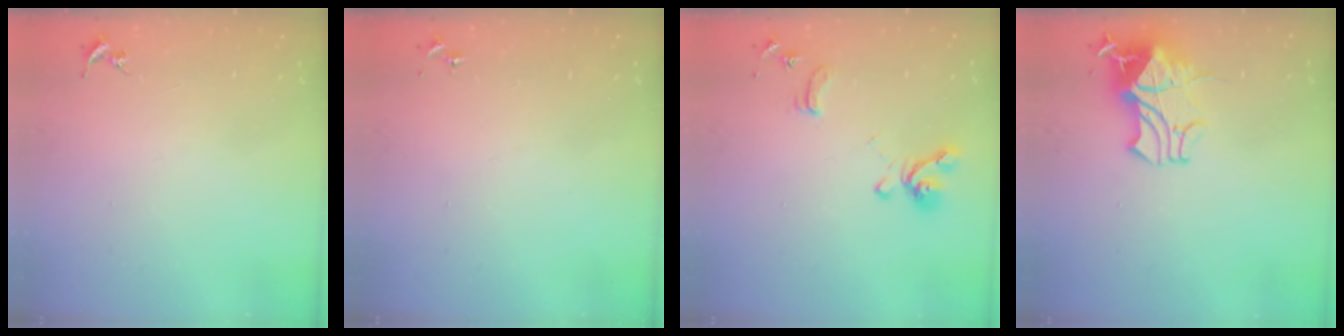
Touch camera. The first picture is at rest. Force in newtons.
{"total": 0.0}
{"total": 12.8, "press": 12.7, "slide": 1.4}
{"total": 18.0, "press": 18.0, "slide": 0.2}